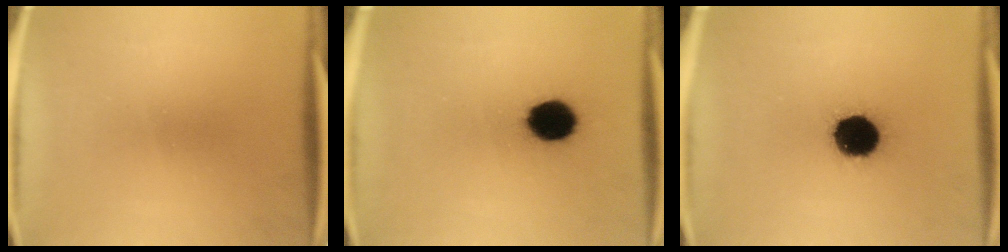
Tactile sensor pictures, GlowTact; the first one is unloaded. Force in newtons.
{"total": 10.5}
{"total": 15.6}